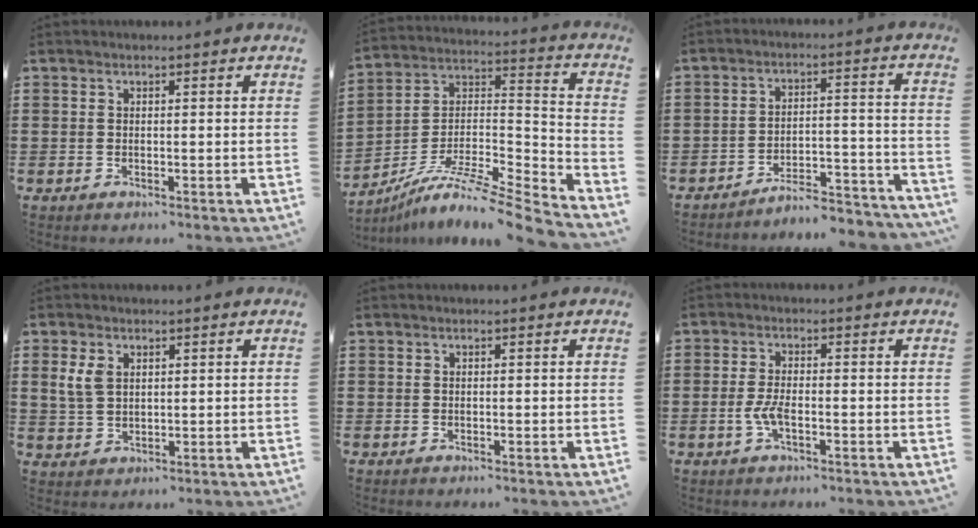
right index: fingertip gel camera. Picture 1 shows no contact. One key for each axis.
{"total": 8.5, "fx": -7.2, "fy": 0.5, "fz": 4.5, "tx": -0.076, "ty": -0.003, "tz": -0.146}
{"total": 5.5, "fx": -5.3, "fy": 0.3, "fz": 1.2, "tx": -0.020, "ty": 0.002, "tz": -0.106}
{"total": 3.6, "fx": 1.6, "fy": 2.3, "fz": 2.3, "tx": -0.060, "ty": 0.006, "tz": 0.027}
{"total": 0.0}
{"total": 3.3, "fx": -1.0, "fy": 0.9, "fz": 3.0, "tx": -0.076, "ty": -0.009, "tz": -0.023}